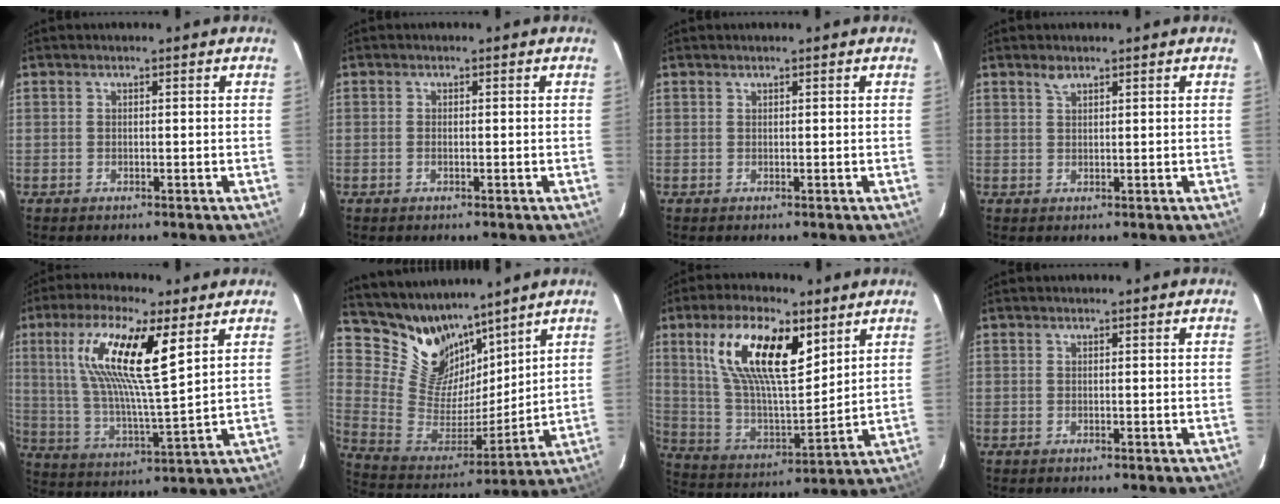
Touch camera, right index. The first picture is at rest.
{"total": 0.7, "force": [-0.1, 0.3, 0.6], "torque": [-0.014, 0.001, -0.003]}
{"total": 0.0}
{"total": 1.4, "force": [1.1, 0.6, 0.6], "torque": [-0.011, 0.002, 0.021]}
{"total": 17.2, "force": [7.1, 3.1, 15.3], "torque": [-0.284, 0.004, 0.134]}
{"total": 14.9, "force": [11.9, 7.5, 4.9], "torque": [-0.116, -0.009, 0.238]}
{"total": 18.8, "force": [8.9, 7.2, 14.9], "torque": [-0.280, 0.009, 0.174]}
{"total": 0.0}